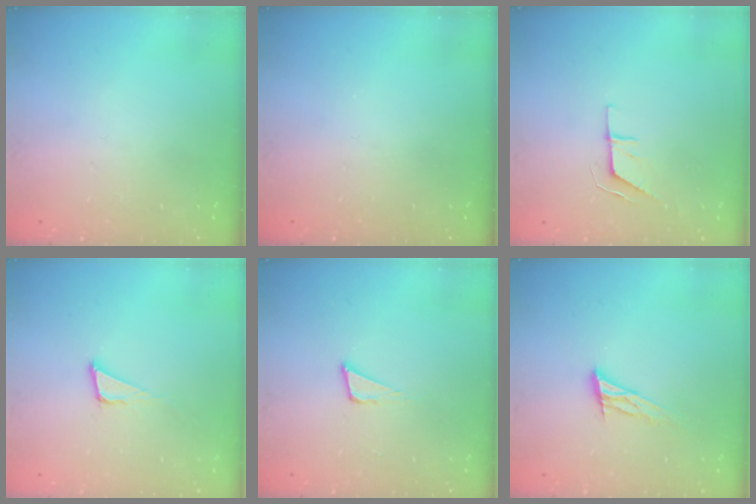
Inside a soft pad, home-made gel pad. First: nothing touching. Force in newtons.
{"total": 0.0}
{"total": 4.5, "press": 4.5, "slide": 0.3}
{"total": 3.8, "press": 3.8, "slide": 0.0}
{"total": 3.8, "press": 3.7, "slide": 0.9}
{"total": 9.2, "press": 9.1, "slide": 0.7}